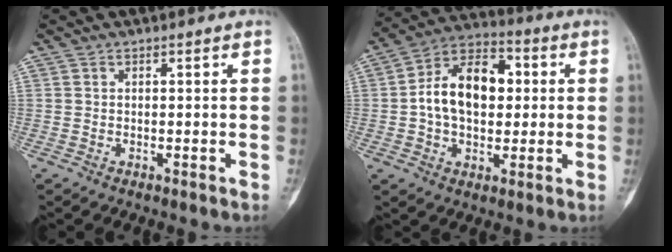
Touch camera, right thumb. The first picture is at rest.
{"total": 14.9, "force": [1.1, 9.8, 11.2], "torque": [-0.161, 0.027, 0.011]}